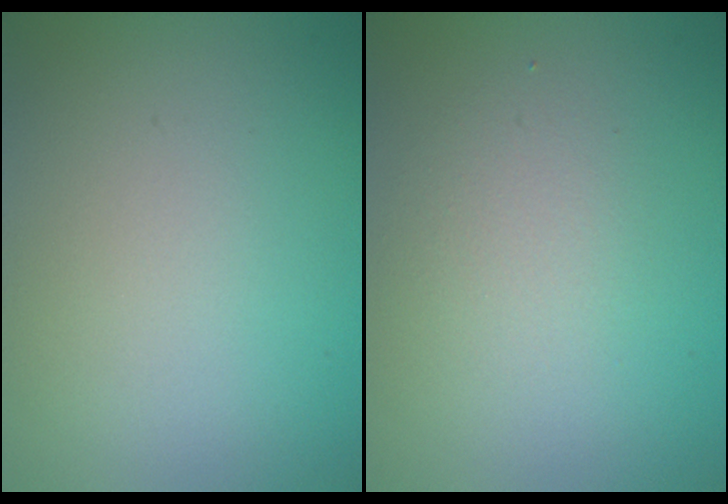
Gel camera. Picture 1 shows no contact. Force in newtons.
{"total": 1.9, "press": 1.9, "slide": 0.0}